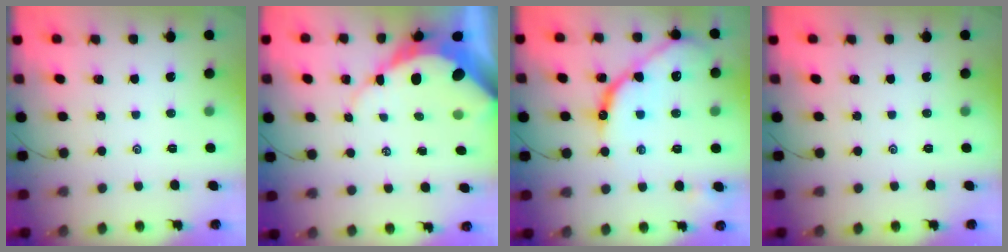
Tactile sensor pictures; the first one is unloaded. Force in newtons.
{"total": 12.2, "press": 12.2, "slide": 1.1}
{"total": 13.8, "press": 13.7, "slide": 1.2}
{"total": 0.0}